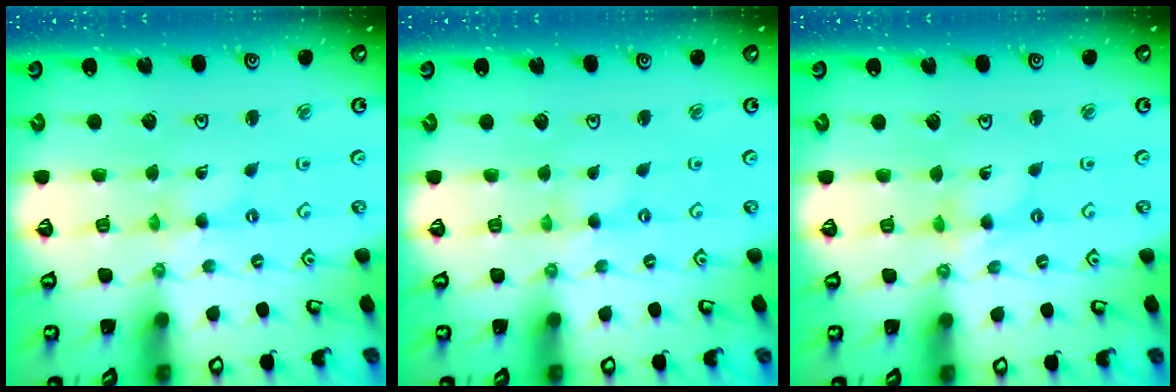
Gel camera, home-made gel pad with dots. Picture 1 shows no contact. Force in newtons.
{"total": 0.0}
{"total": 2.3, "press": 2.3, "slide": 0.2}